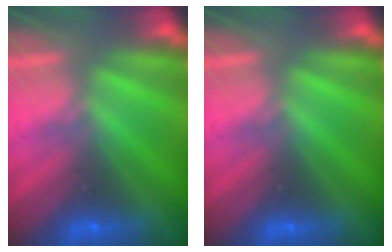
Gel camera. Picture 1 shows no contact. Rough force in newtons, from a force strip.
{"total": 0.0}